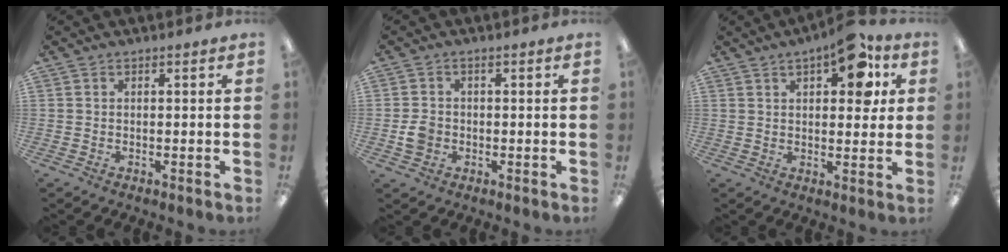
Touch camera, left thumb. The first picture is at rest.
{"total": 3.6, "force": [-0.8, 3.0, 1.8], "torque": [-0.030, 0.007, -0.014]}
{"total": 11.6, "force": [5.8, 5.1, 8.7], "torque": [-0.099, -0.024, 0.091]}